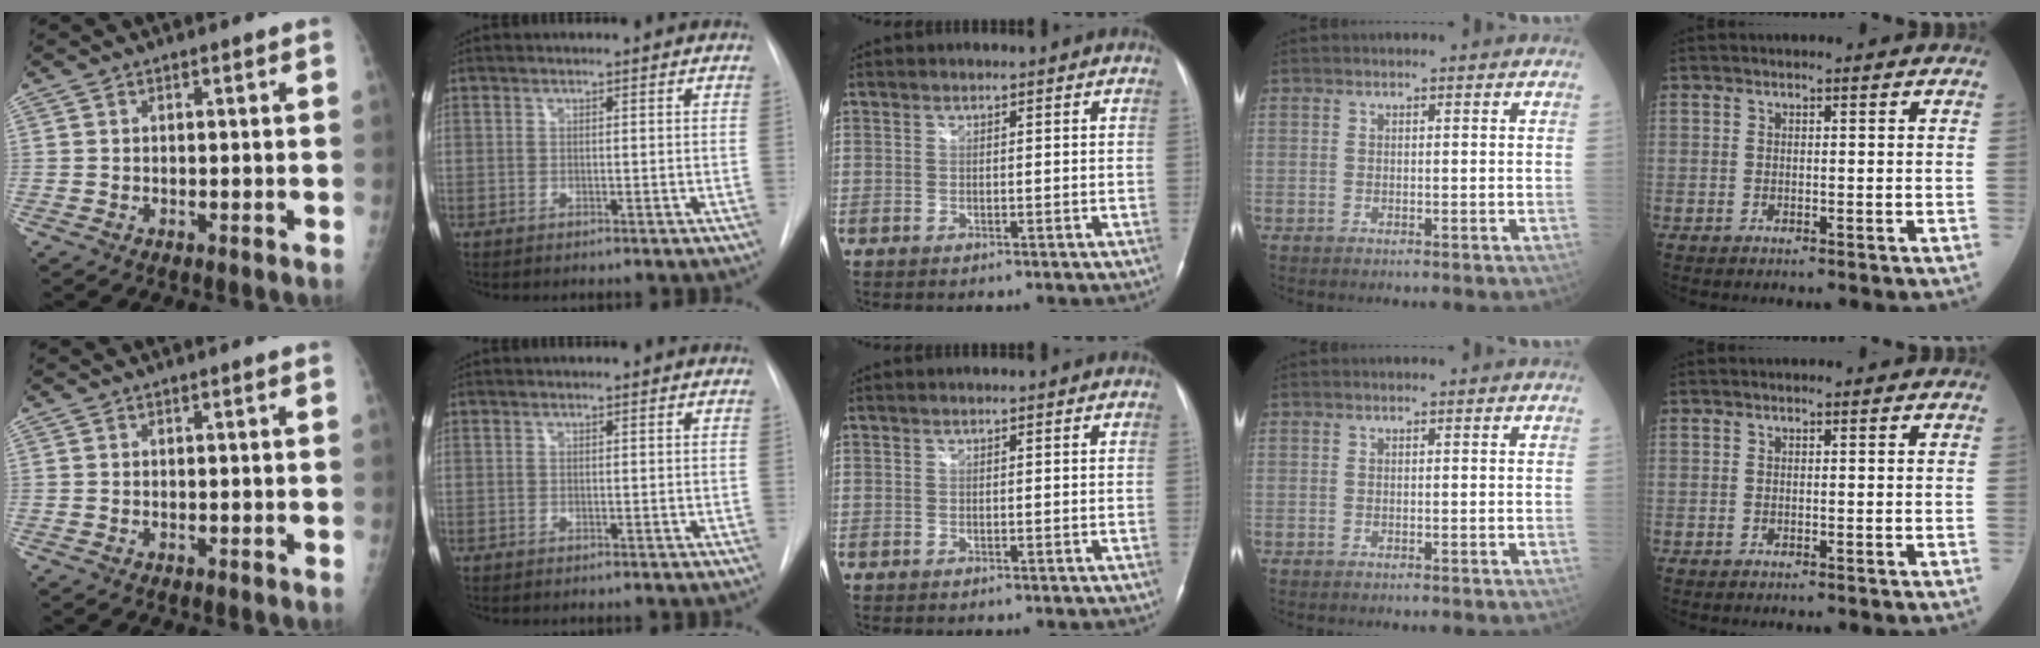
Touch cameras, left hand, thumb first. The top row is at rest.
{}